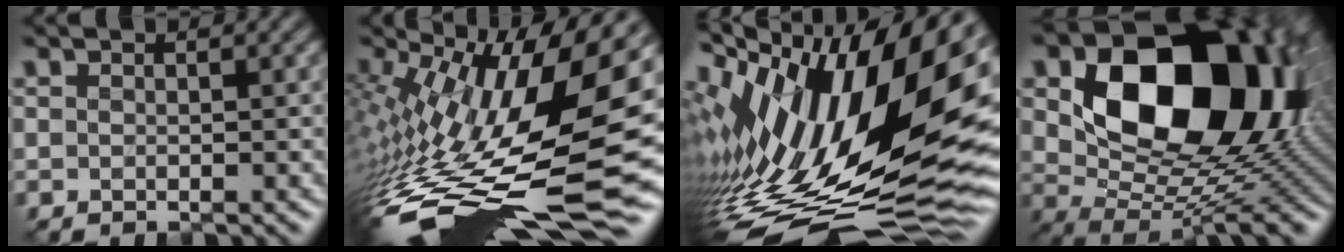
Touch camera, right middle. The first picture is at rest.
{"total": 17.6, "force": [-2.6, 7.5, 15.7], "torque": [-0.285, -0.010, -0.053]}
{"total": 17.7, "force": [0.4, 7.0, 16.2], "torque": [-0.287, -0.007, 0.001]}
{"total": 17.0, "force": [4.8, 11.0, 12.1], "torque": [-0.171, -0.001, 0.086]}